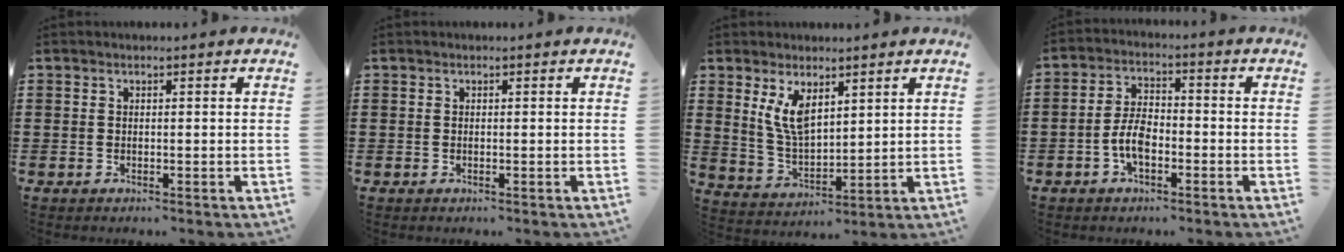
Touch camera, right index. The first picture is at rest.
{"total": 0.0}
{"total": 6.5, "force": [3.1, 3.0, 4.9], "torque": [-0.111, -0.006, 0.055]}
{"total": 5.5, "force": [-2.0, 2.7, 4.4], "torque": [-0.104, 0.000, -0.044]}